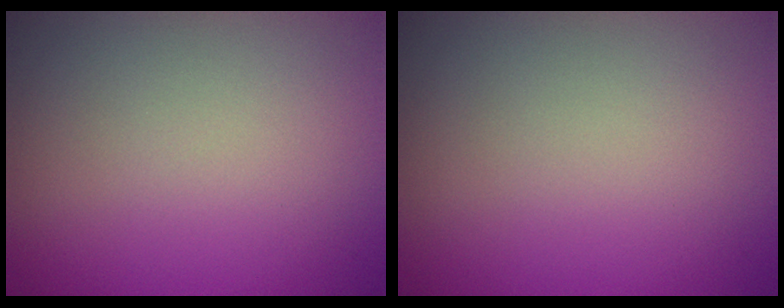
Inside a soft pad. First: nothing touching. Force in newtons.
{"total": 0.0}